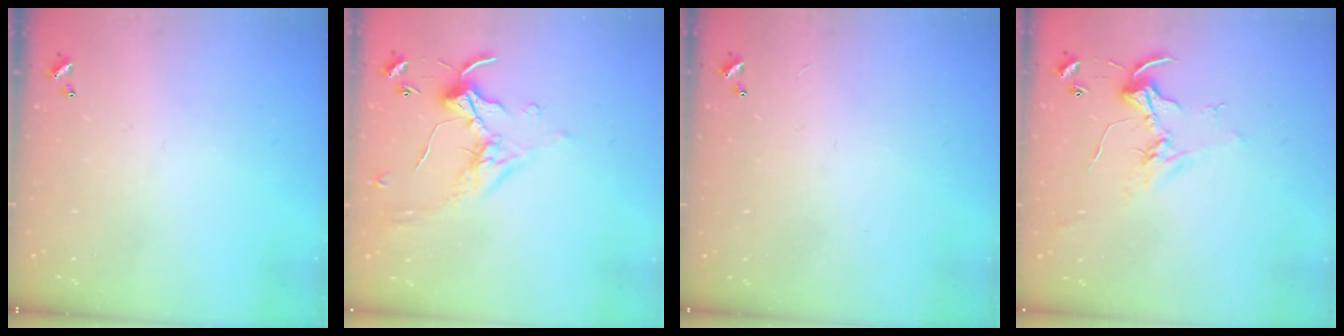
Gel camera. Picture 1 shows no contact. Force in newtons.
{"total": 0.0}
{"total": 2.8, "press": 2.8, "slide": 0.3}
{"total": 2.5, "press": 2.5, "slide": 0.2}